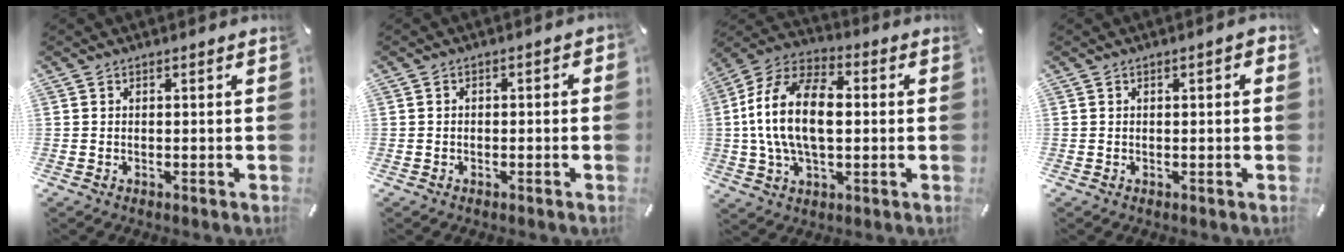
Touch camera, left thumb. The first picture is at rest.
{"total": 1.6, "force": [-1.1, 0.9, 0.7], "torque": [-0.013, 0.007, -0.023]}
{"total": 16.3, "force": [0.0, 10.0, 12.8], "torque": [-0.285, 0.009, -0.004]}
{"total": 1.2, "force": [0.0, 0.5, 1.1], "torque": [-0.012, 0.000, -0.003]}